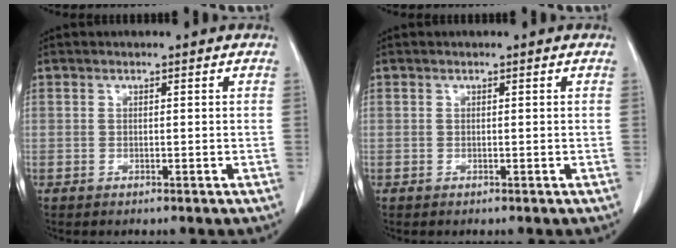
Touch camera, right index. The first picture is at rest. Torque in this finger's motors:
{"motor_torque": [0.00, 0.00, 0.00, 0.00]}